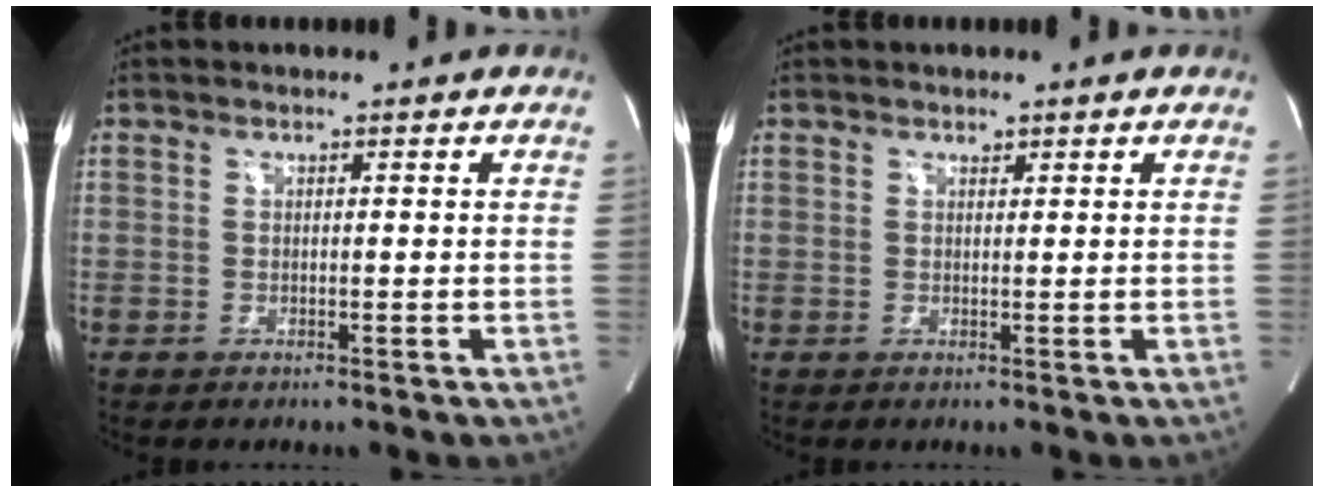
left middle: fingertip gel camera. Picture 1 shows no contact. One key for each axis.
{"total": 0.6, "fx": 0.5, "fy": 0.3, "fz": 0.2, "tx": -0.006, "ty": -0.001, "tz": 0.008}